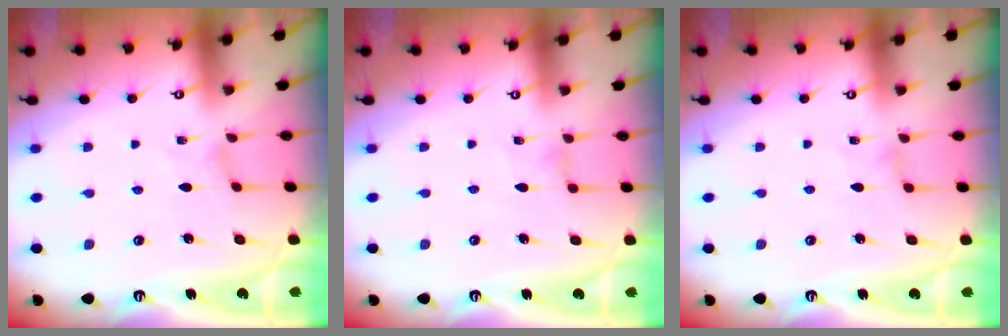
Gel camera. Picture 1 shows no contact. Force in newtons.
{"total": 0.0}
{"total": 0.7, "press": 0.7, "slide": 0.3}